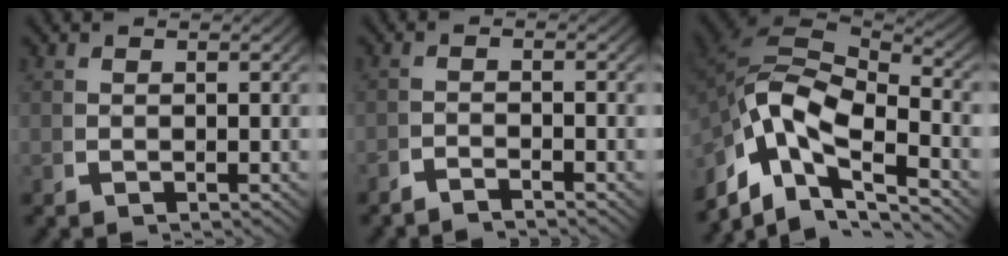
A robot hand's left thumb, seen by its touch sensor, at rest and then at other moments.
{"total": 1.8, "force": [-1.8, 0.1, 0.2], "torque": [0.001, -0.003, -0.040]}
{"total": 13.7, "force": [-0.9, 9.2, 10.0], "torque": [-0.223, -0.034, -0.006]}